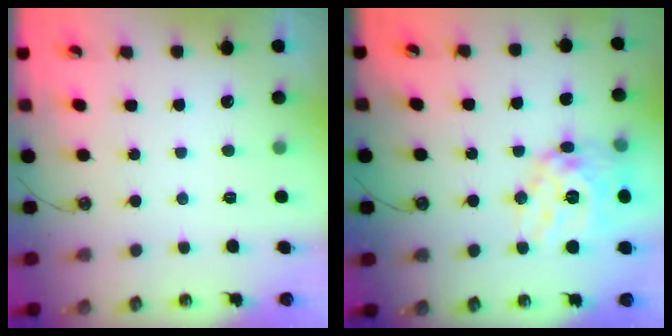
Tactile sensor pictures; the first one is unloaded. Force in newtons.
{"total": 16.9, "press": 16.8, "slide": 1.6}